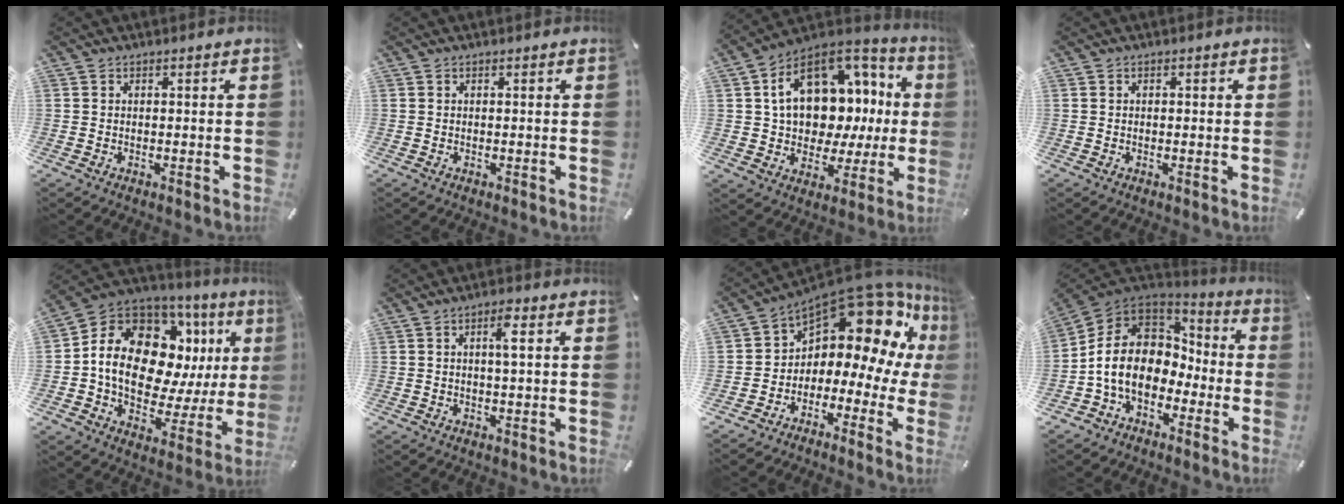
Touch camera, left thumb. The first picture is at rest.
{"total": 0.0}
{"total": 18.0, "force": [4.6, 13.2, 11.4], "torque": [-0.182, -0.023, 0.088]}
{"total": 0.5, "force": [-0.1, 0.4, 0.3], "torque": [-0.005, 0.001, -0.003]}
{"total": 17.6, "force": [4.6, 12.1, 11.9], "torque": [-0.194, -0.043, 0.076]}
{"total": 4.0, "force": [0.8, 0.9, 3.8], "torque": [-0.068, 0.004, 0.008]}
{"total": 14.5, "force": [8.2, 7.6, 9.1], "torque": [-0.140, -0.078, 0.134]}
{"total": 12.4, "force": [-2.9, 10.0, 6.7], "torque": [-0.161, 0.018, -0.051]}